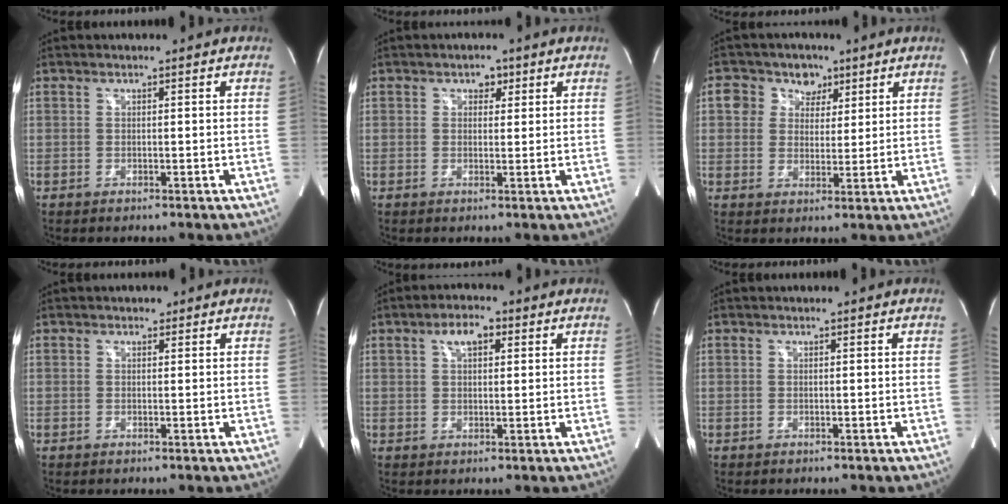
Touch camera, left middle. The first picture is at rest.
{"total": 2.0, "force": [1.0, 1.4, 1.0], "torque": [-0.013, 0.008, 0.014]}
{"total": 6.1, "force": [2.8, 5.2, 1.6], "torque": [-0.024, 0.023, 0.049]}
{"total": 0.8, "force": [0.5, 0.6, 0.2], "torque": [-0.001, 0.003, 0.005]}
{"total": 4.3, "force": [1.9, 1.9, 3.3], "torque": [-0.062, 0.016, 0.034]}
{"total": 0.0}